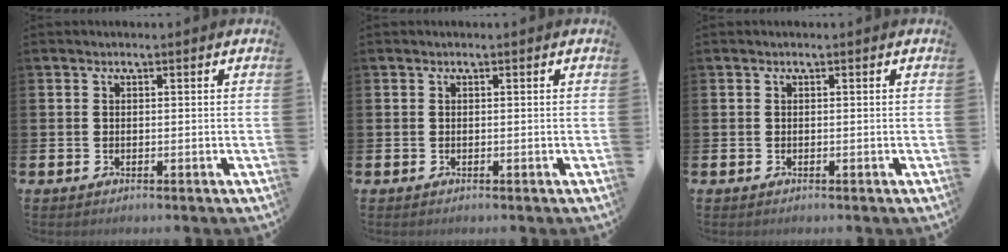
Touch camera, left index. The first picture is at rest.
{"total": 0.0}
{"total": 0.0}